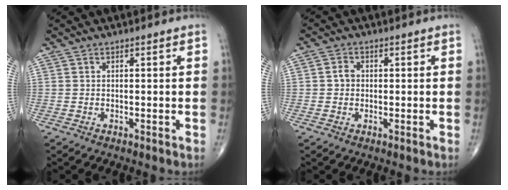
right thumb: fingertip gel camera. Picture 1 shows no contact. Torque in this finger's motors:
{"motor_torque": [-0.14, -0.22, -0.01, 0.02, 0.05]}